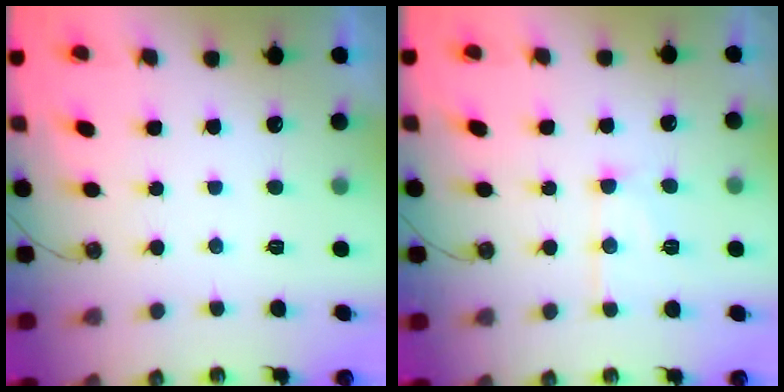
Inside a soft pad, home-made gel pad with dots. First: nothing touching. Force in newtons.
{"total": 8.7, "press": 8.7, "slide": 0.2}